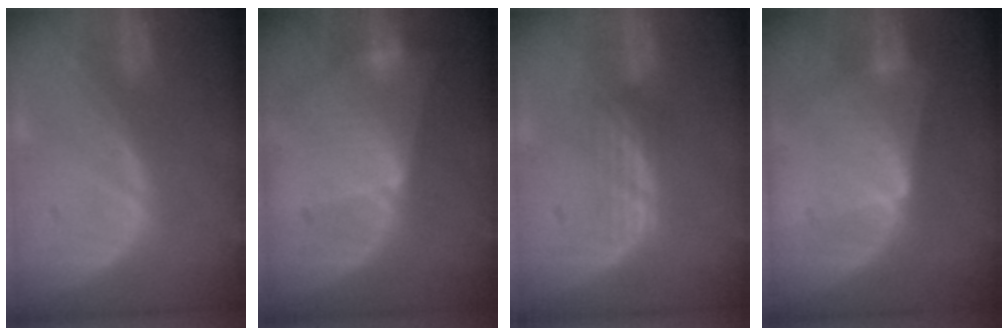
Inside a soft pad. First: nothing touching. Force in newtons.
{"total": 6.3, "press": 6.3, "slide": 0.8}
{"total": 2.4, "press": 2.3, "slide": 0.8}
{"total": 5.9, "press": 5.7, "slide": 1.7}